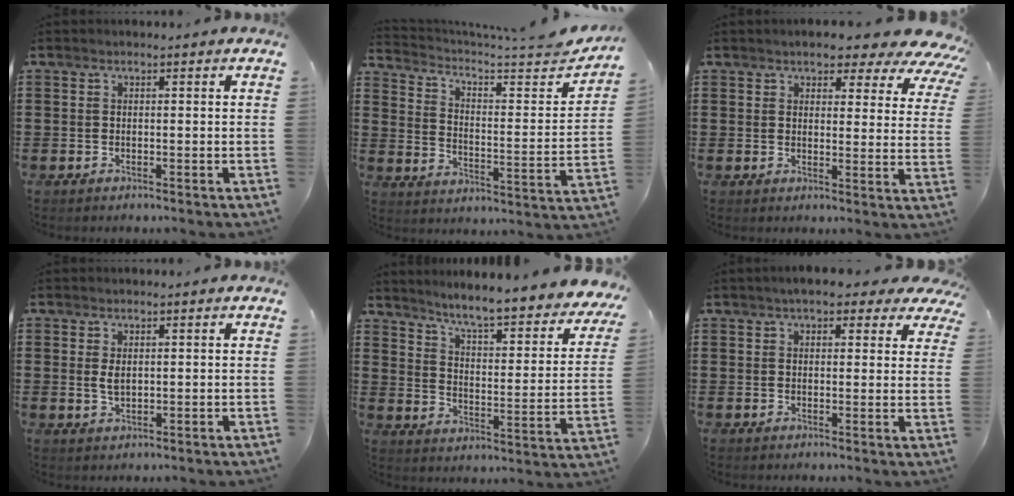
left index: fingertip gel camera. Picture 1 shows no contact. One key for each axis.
{"total": 4.4, "fx": 3.6, "fy": 0.6, "fz": 2.5, "tx": -0.060, "ty": -0.035, "tz": 0.052}
{"total": 5.2, "fx": 4.5, "fy": 1.4, "fz": 2.2, "tx": -0.046, "ty": -0.023, "tz": 0.073}
{"total": 2.0, "fx": 0.3, "fy": 1.1, "fz": 1.6, "tx": -0.036, "ty": 0.004, "tz": 0.006}
{"total": 5.8, "fx": 5.1, "fy": -0.5, "fz": 2.8, "tx": -0.076, "ty": -0.046, "tz": 0.077}
{"total": 4.4, "fx": 3.5, "fy": 1.3, "fz": 2.3, "tx": -0.040, "ty": -0.005, "tz": 0.059}